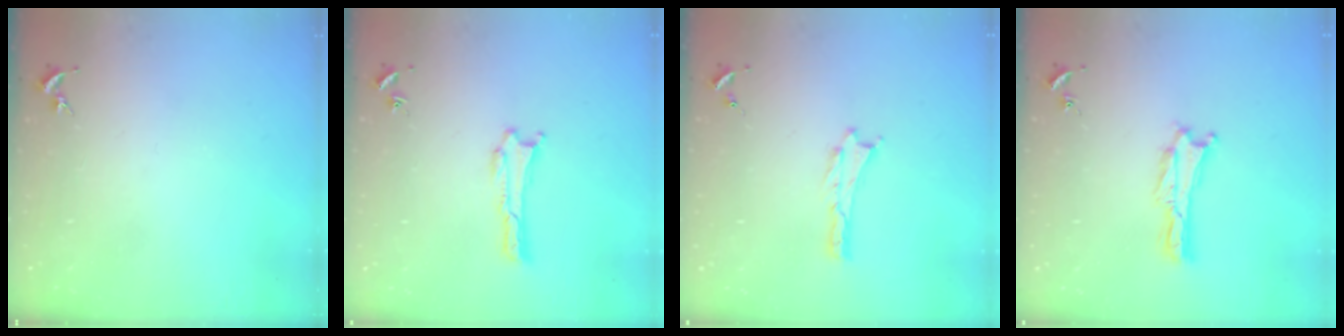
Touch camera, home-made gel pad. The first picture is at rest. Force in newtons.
{"total": 0.0}
{"total": 0.0}
{"total": 0.0}